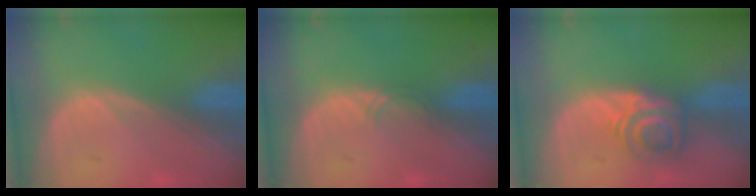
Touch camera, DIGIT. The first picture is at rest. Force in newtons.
{"total": 0.9, "press": 0.8, "slide": 0.2}
{"total": 5.9, "press": 4.9, "slide": 3.2}